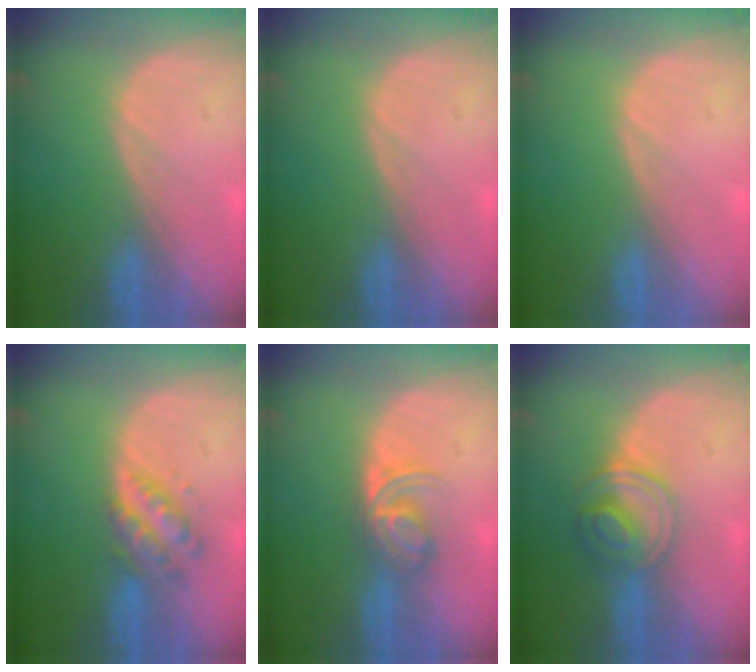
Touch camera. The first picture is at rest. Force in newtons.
{"total": 0.0}
{"total": 0.0}
{"total": 5.0, "press": 5.0, "slide": 0.1}
{"total": 5.7, "press": 4.9, "slide": 2.9}
{"total": 6.3, "press": 5.5, "slide": 3.1}